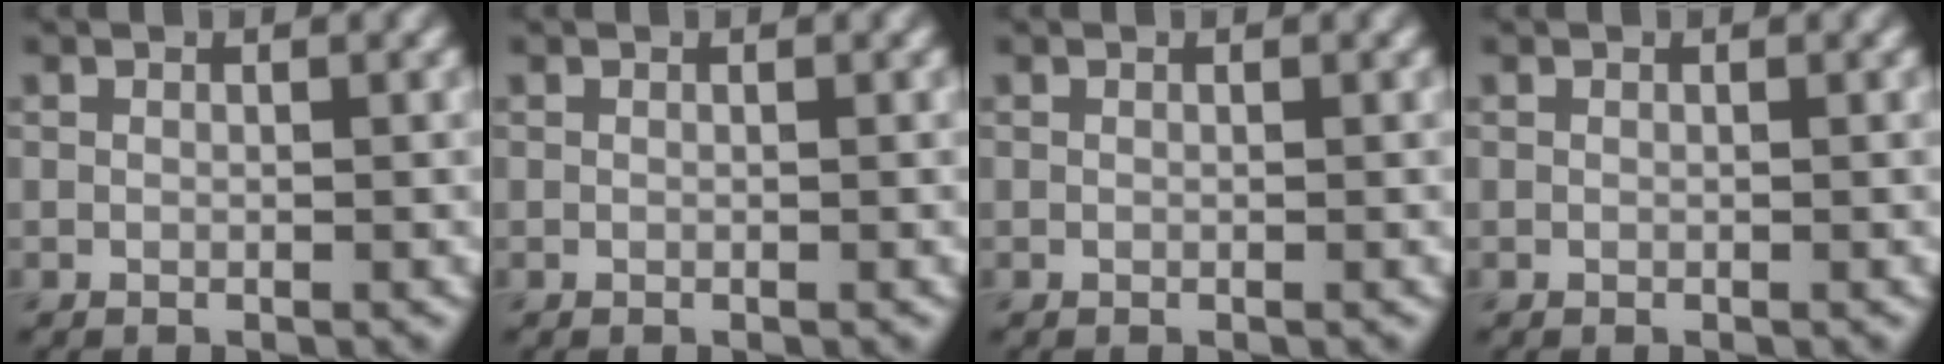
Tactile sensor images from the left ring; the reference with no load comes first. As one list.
[{"total": 0.0}, {"total": 0.0}, {"total": 0.0}]